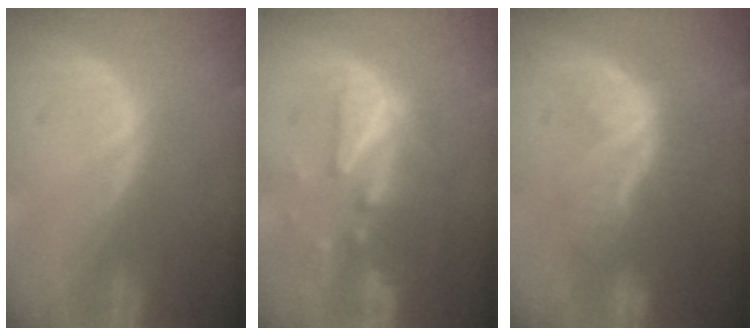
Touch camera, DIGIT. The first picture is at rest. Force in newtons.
{"total": 9.3, "press": 8.5, "slide": 3.7}
{"total": 8.4, "press": 7.9, "slide": 2.6}